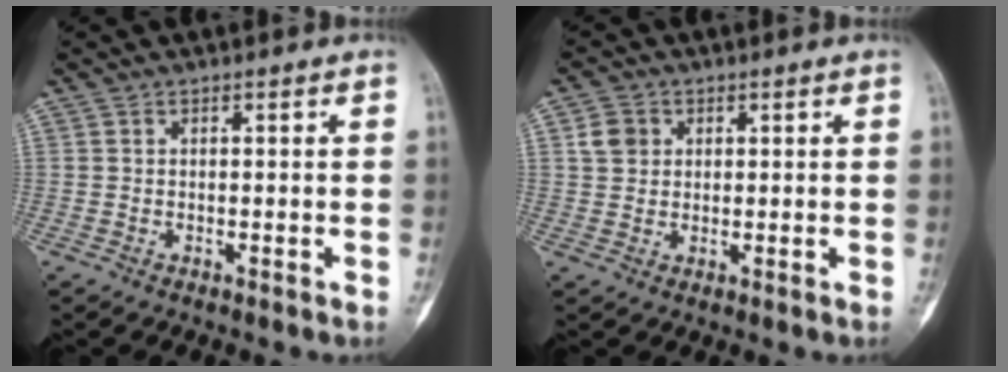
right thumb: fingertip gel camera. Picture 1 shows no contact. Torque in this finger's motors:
{"motor_torque": [-0.63, 0.43, 0.05, 0.21, 0.02]}